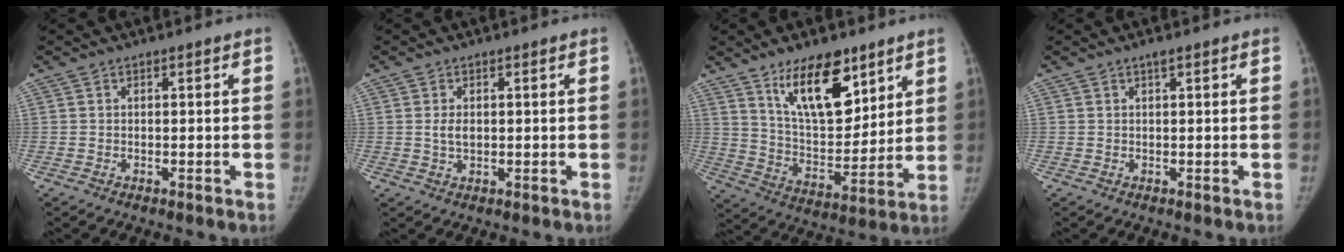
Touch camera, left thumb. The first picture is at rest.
{"total": 2.2, "force": [0.3, 1.3, 1.8], "torque": [-0.033, -0.005, 0.007]}
{"total": 15.9, "force": [9.8, 7.1, 10.3], "torque": [-0.122, -0.065, 0.177]}
{"total": 0.9, "force": [0.5, 0.1, 0.7], "torque": [-0.010, 0.003, 0.009]}